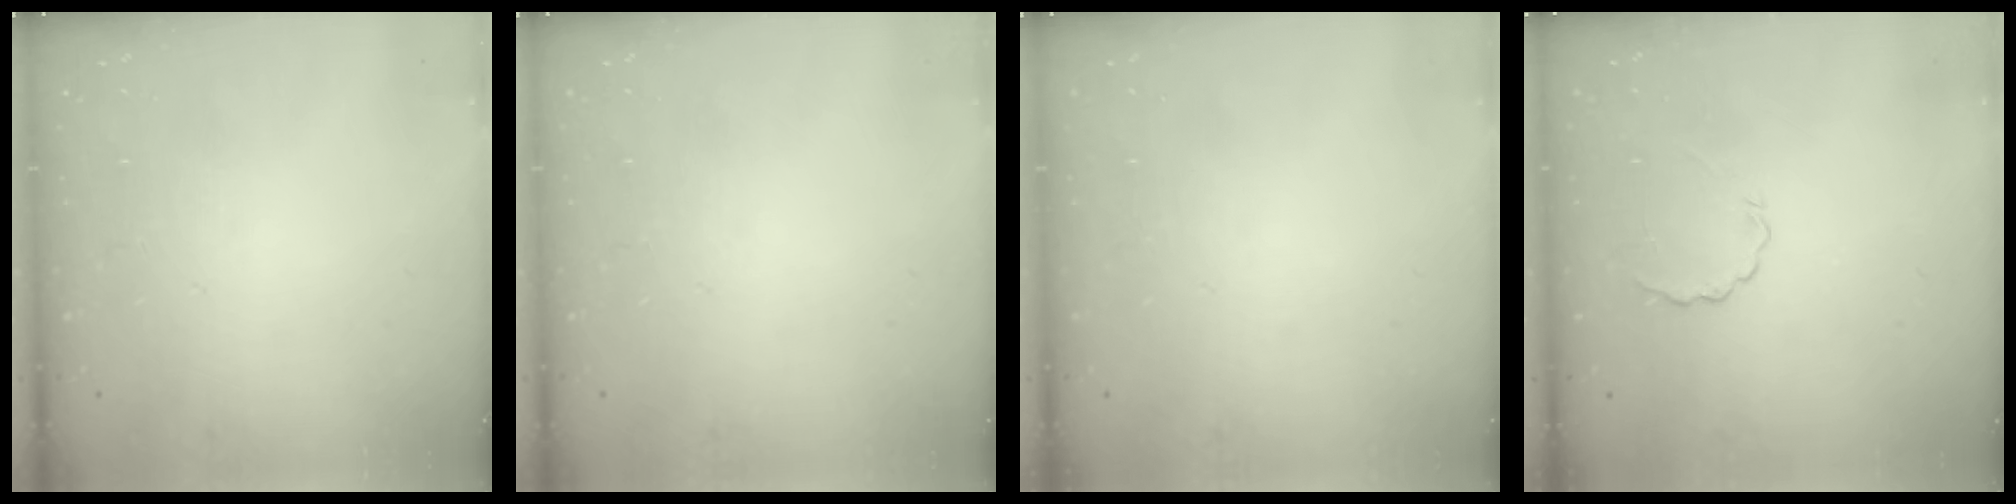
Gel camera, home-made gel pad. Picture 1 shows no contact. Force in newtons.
{"total": 0.0}
{"total": 0.0}
{"total": 3.0, "press": 2.8, "slide": 0.9}